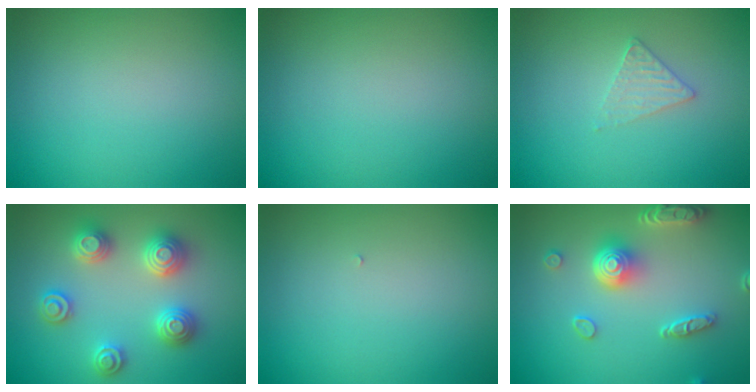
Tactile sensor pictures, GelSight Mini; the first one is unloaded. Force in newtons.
{"total": 0.0}
{"total": 1.6, "press": 1.6, "slide": 0.2}
{"total": 4.8, "press": 4.8, "slide": 0.6}
{"total": 0.0}
{"total": 5.0, "press": 4.0, "slide": 3.0}